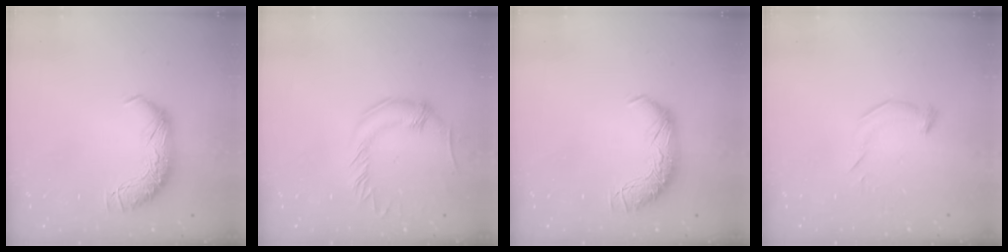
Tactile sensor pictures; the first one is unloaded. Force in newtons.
{"total": 0.0}
{"total": 0.0}
{"total": 5.6, "press": 5.5, "slide": 0.5}